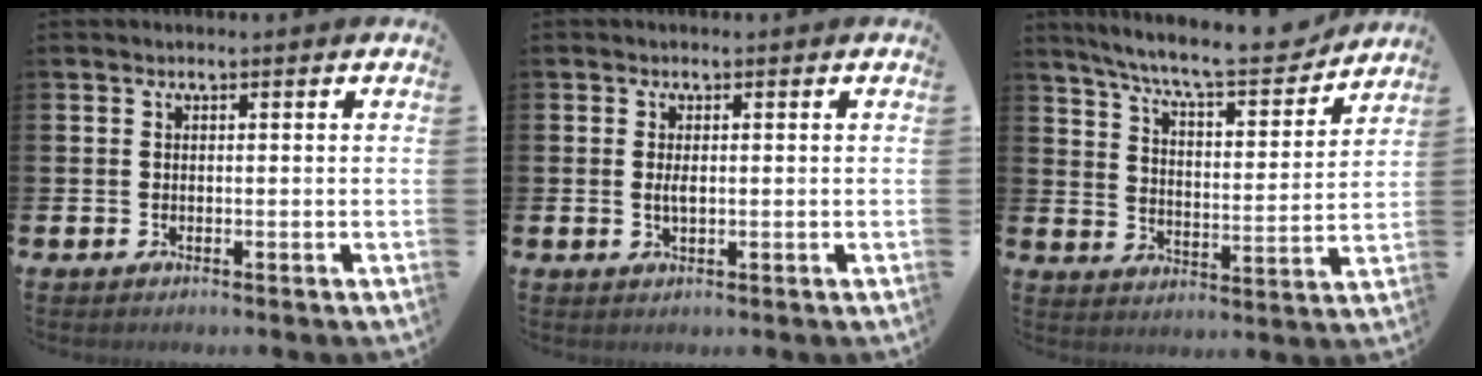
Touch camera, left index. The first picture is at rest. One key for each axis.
{"total": 1.5, "fx": 0.1, "fy": 0.6, "fz": 1.4, "tx": -0.023, "ty": 0.001, "tz": -0.001}
{"total": 9.0, "fx": 8.3, "fy": 1.0, "fz": 3.5, "tx": -0.091, "ty": -0.059, "tz": 0.139}